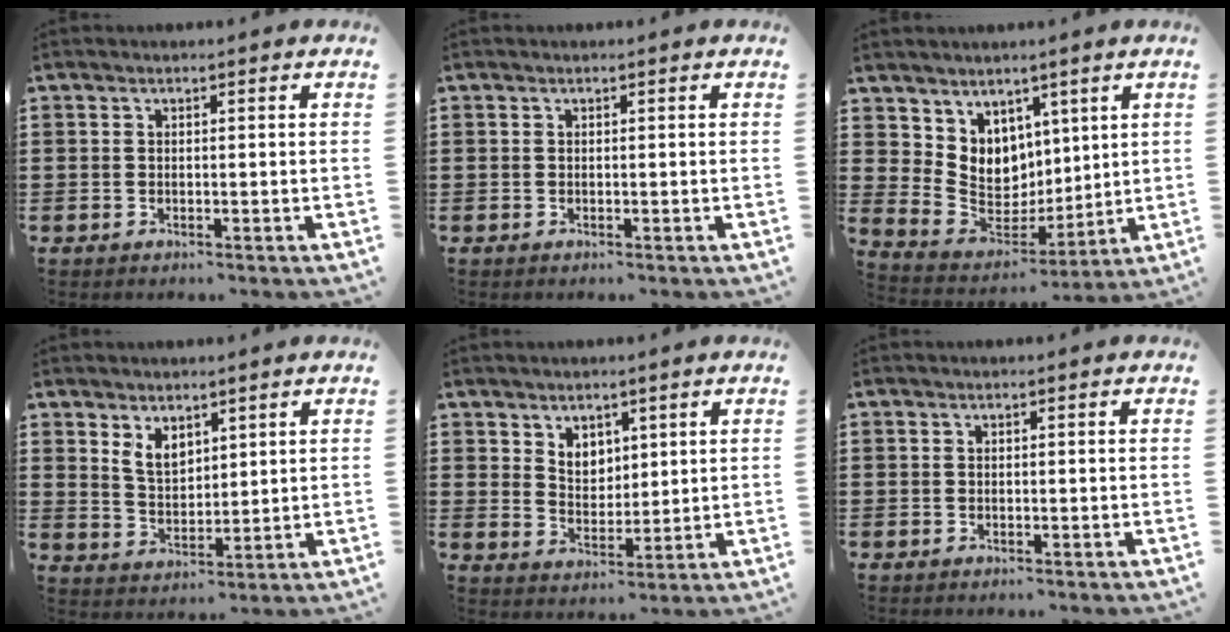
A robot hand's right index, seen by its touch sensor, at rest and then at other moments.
{"total": 0.0}
{"total": 7.4, "force": [4.1, 6.1, 0.3], "torque": [-0.043, -0.041, 0.085]}
{"total": 4.5, "force": [2.9, 2.7, 2.1], "torque": [-0.053, 0.006, 0.055]}
{"total": 4.1, "force": [3.0, 2.8, 0.6], "torque": [-0.025, 0.003, 0.056]}
{"total": 0.0}